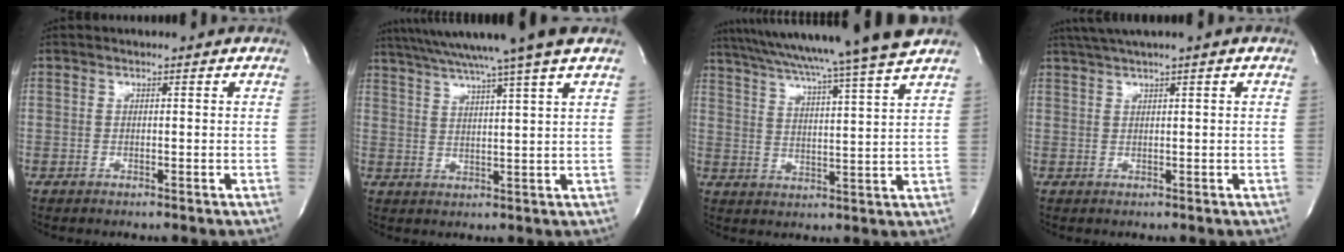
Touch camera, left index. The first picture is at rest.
{"total": 14.8, "force": [12.1, -2.3, 8.1], "torque": [-0.143, -0.004, 0.170]}
{"total": 20.2, "force": [17.5, -2.1, 9.8], "torque": [-0.171, -0.023, 0.249]}
{"total": 3.6, "force": [2.5, -0.8, 2.4], "torque": [-0.052, 0.014, 0.049]}